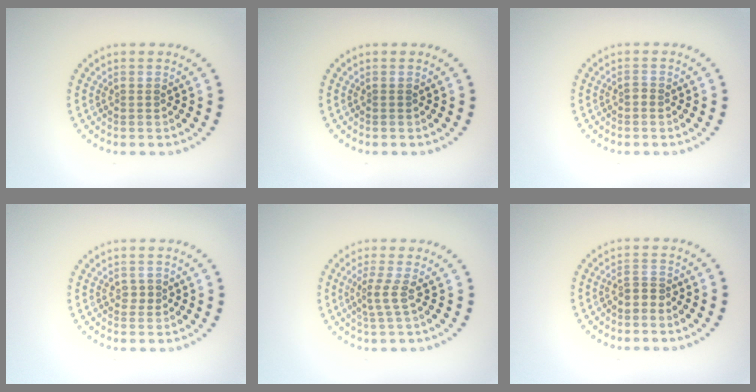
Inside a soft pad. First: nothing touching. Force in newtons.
{"total": 0.0}
{"total": 0.6, "press": 0.4, "slide": 0.3}
{"total": 0.9, "press": 0.9, "slide": 0.2}
{"total": 2.0, "press": 1.3, "slide": 1.5}
{"total": 1.6, "press": 1.3, "slide": 0.9}